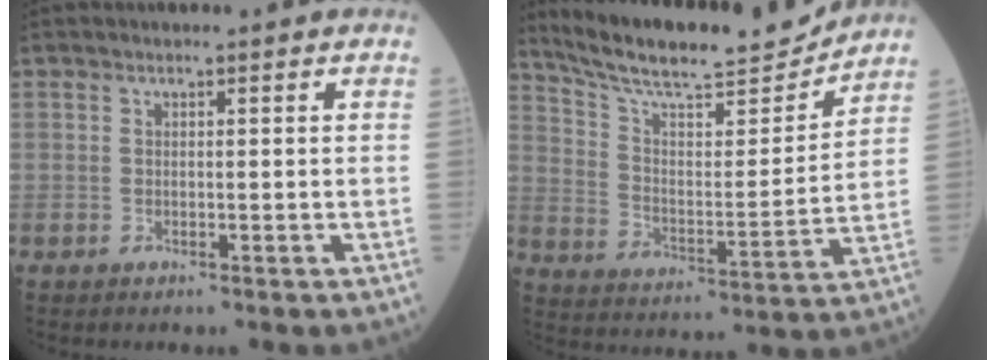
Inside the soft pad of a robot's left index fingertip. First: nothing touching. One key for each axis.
{"total": 17.9, "fx": 16.6, "fy": 1.8, "fz": 6.3, "tx": -0.118, "ty": -0.010, "tz": 0.264}